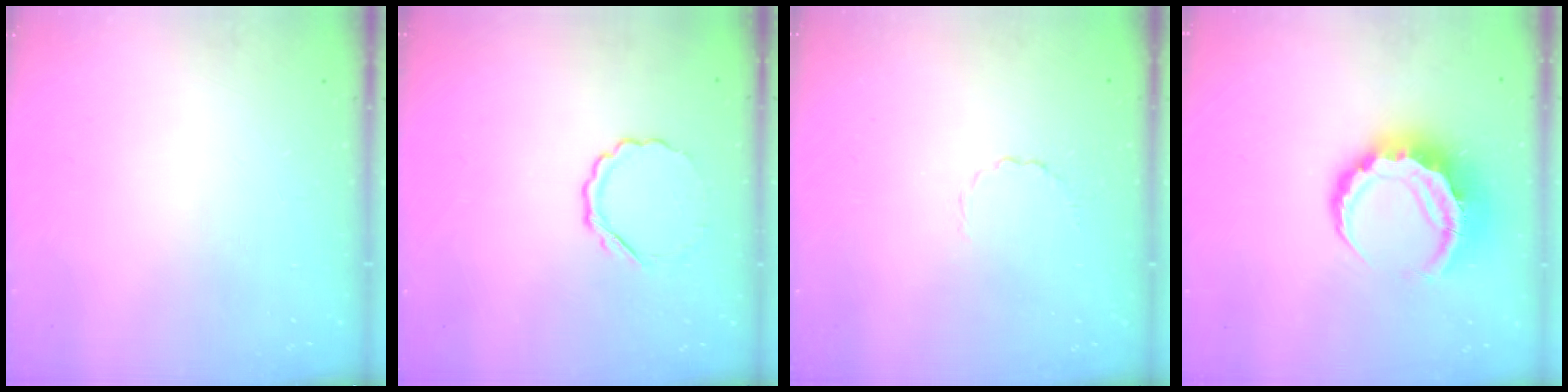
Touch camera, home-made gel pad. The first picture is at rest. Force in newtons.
{"total": 4.7, "press": 4.6, "slide": 1.1}
{"total": 2.6, "press": 2.4, "slide": 1.0}
{"total": 9.1, "press": 9.0, "slide": 1.7}